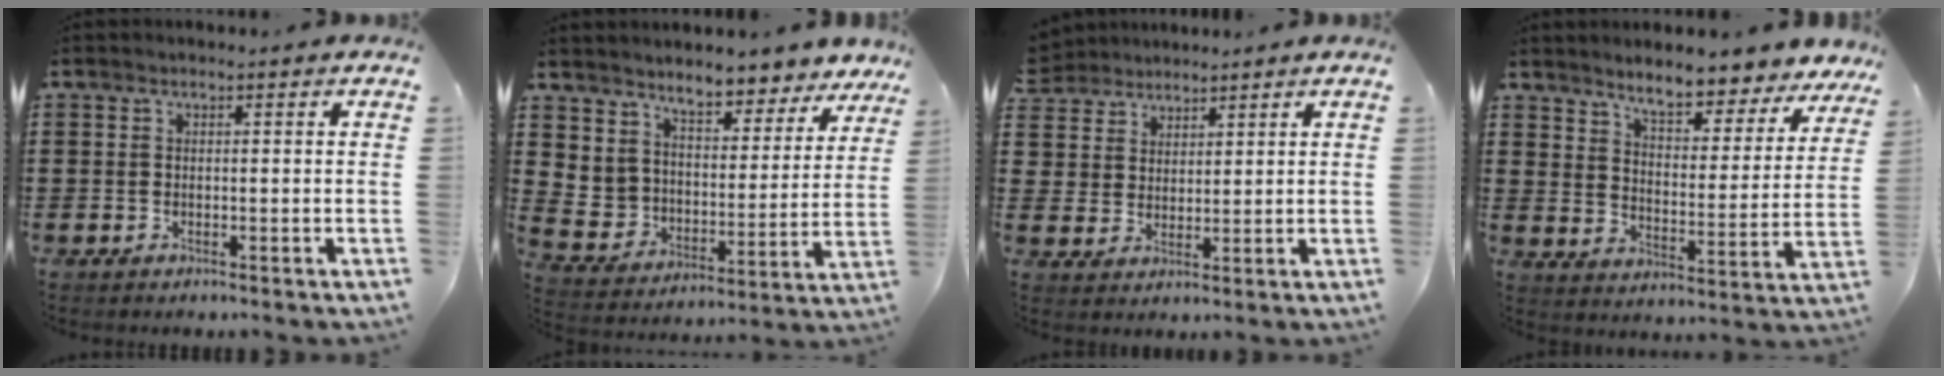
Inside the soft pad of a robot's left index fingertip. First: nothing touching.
{"total": 4.1, "force": [3.5, 2.0, -0.4], "torque": [-0.022, -0.035, 0.057]}
{"total": 4.3, "force": [3.1, 2.9, -0.5], "torque": [-0.015, -0.001, 0.057]}
{"total": 6.2, "force": [5.9, 0.4, 1.8], "torque": [-0.055, -0.045, 0.097]}